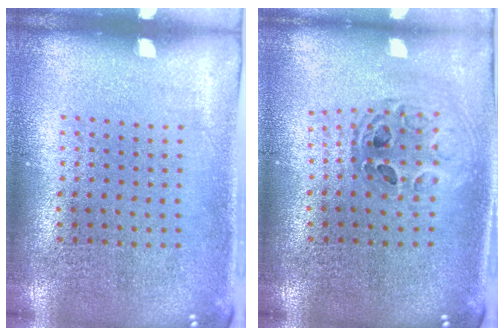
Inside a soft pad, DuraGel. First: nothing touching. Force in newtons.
{"total": 0.7, "press": 0.7, "slide": 0.1}